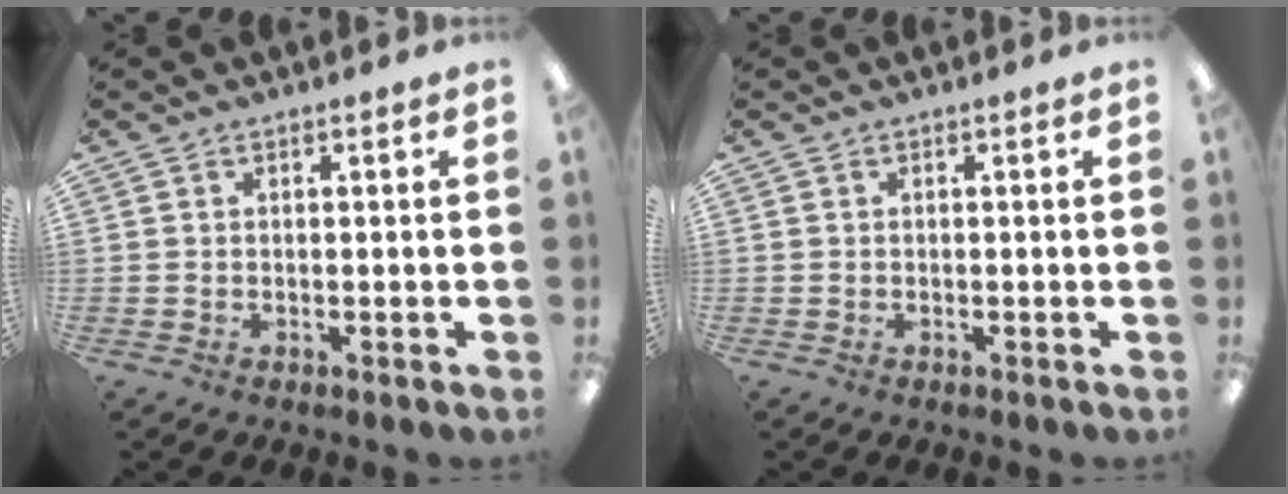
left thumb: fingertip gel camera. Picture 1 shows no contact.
{"total": 0.0}